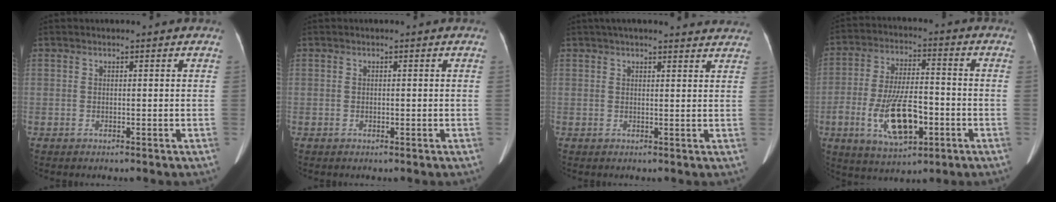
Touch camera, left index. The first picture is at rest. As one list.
[{"total": 0.5, "force": [-0.2, 0.3, 0.3], "torque": [-0.006, 0.000, -0.004]}, {"total": 14.1, "force": [12.7, 2.5, 5.4], "torque": [-0.061, 0.037, 0.149]}, {"total": 12.7, "force": [-4.3, 4.9, 10.9], "torque": [-0.213, -0.001, -0.070]}]